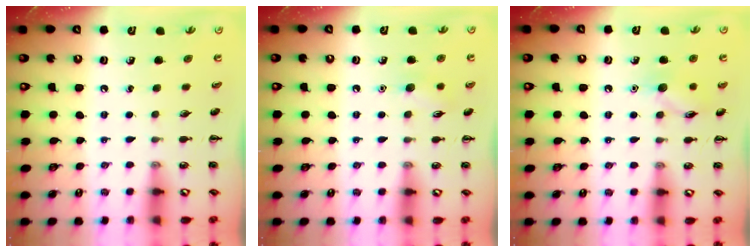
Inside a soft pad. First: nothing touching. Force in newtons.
{"total": 6.7, "press": 6.6, "slide": 1.3}
{"total": 8.5, "press": 8.4, "slide": 1.2}